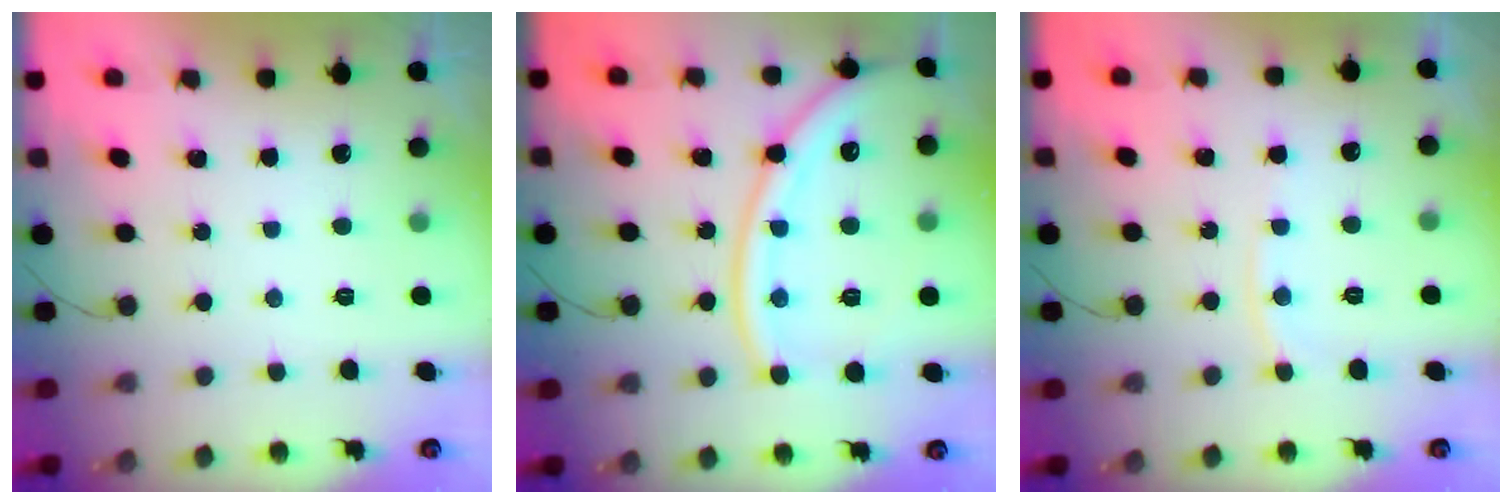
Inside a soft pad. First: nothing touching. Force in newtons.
{"total": 17.3, "press": 17.2, "slide": 1.8}
{"total": 6.3, "press": 6.2, "slide": 1.0}